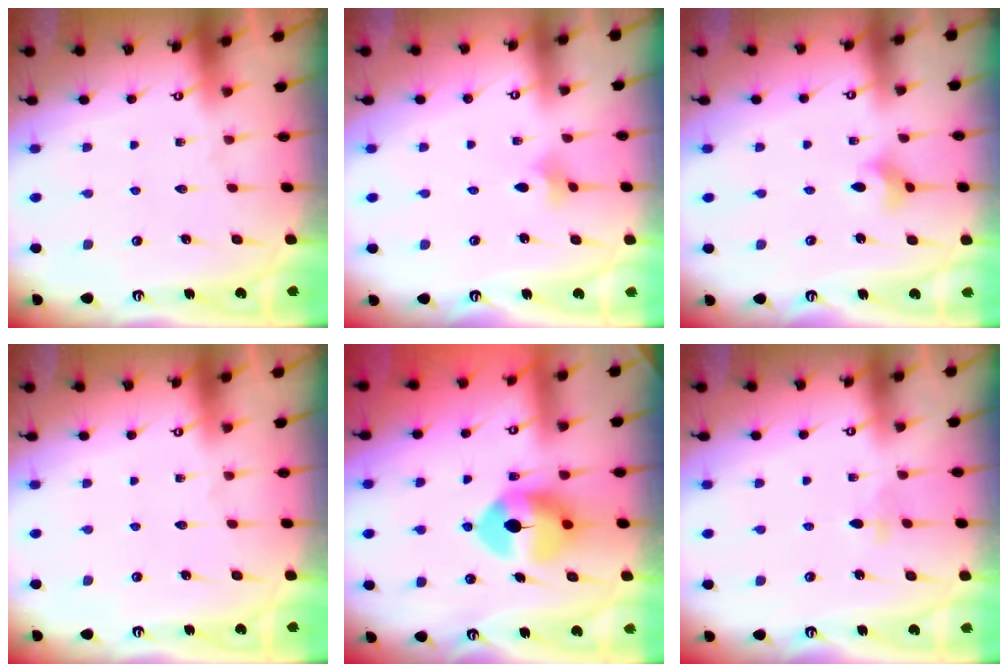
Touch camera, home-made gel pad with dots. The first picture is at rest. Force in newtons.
{"total": 2.8, "press": 2.7, "slide": 0.6}
{"total": 3.8, "press": 3.8, "slide": 0.3}
{"total": 0.0}
{"total": 10.0, "press": 9.9, "slide": 1.5}
{"total": 3.0, "press": 2.9, "slide": 0.6}